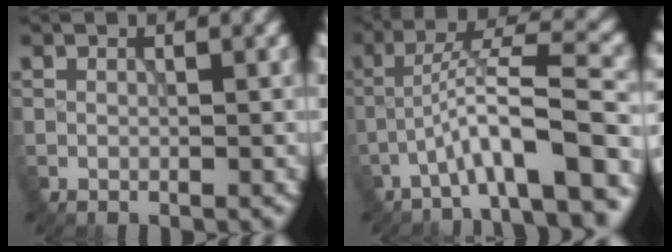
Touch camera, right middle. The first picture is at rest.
{"total": 7.8, "force": [-3.9, 1.2, 6.6], "torque": [-0.106, 0.023, -0.067]}